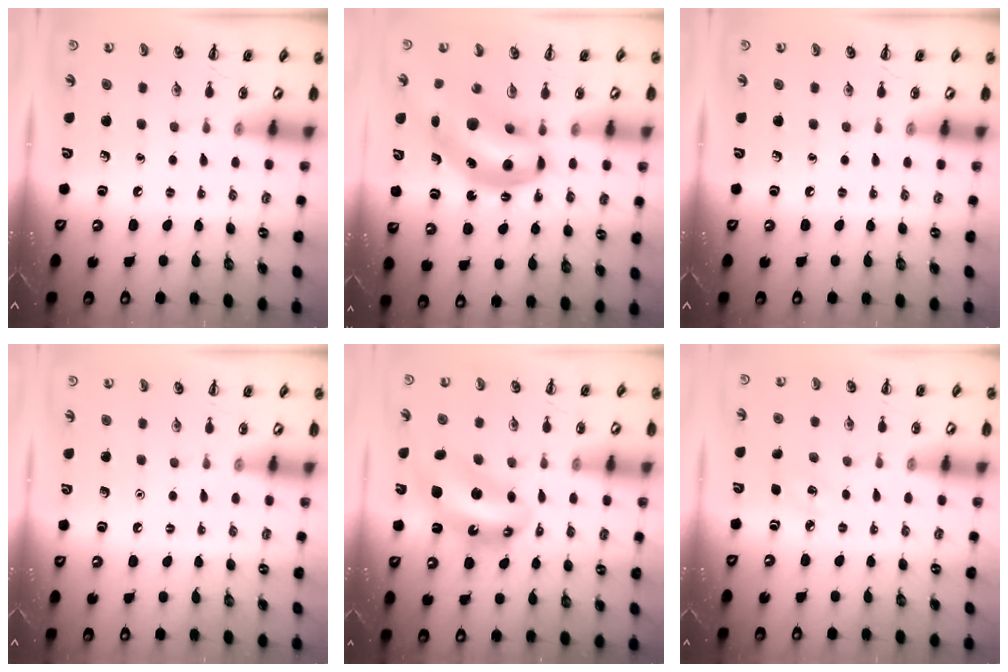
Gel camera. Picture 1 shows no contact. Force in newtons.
{"total": 13.4, "press": 13.0, "slide": 3.1}
{"total": 0.0}
{"total": 1.6, "press": 1.6, "slide": 0.1}
{"total": 10.8, "press": 10.3, "slide": 3.0}
{"total": 4.8, "press": 4.6, "slide": 1.3}